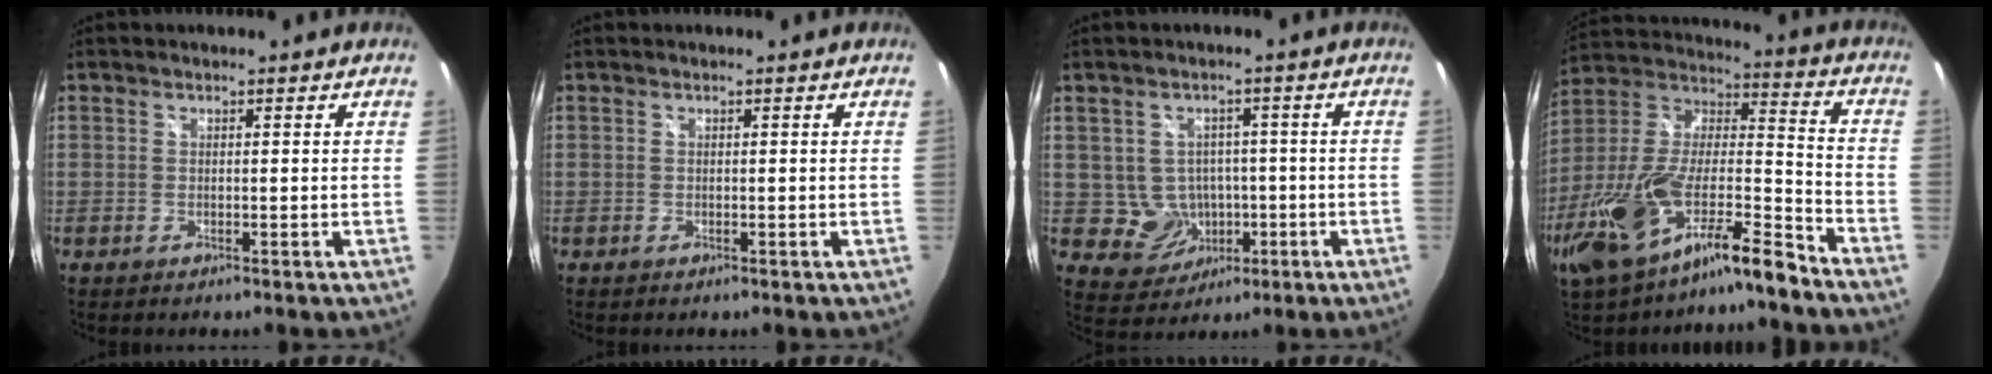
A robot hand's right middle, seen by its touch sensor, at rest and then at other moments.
{"total": 0.0}
{"total": 6.5, "force": [-1.2, 6.2, 1.6], "torque": [-0.047, 0.012, 0.002]}
{"total": 20.9, "force": [-14.3, 5.1, 14.4], "torque": [-0.280, -0.012, -0.263]}